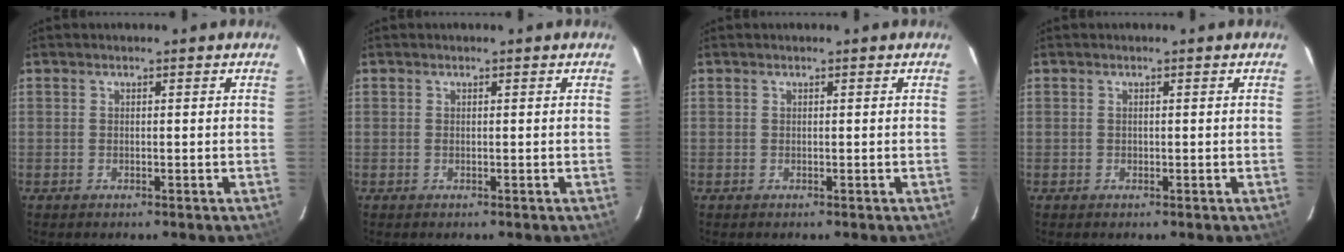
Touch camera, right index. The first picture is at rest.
{"total": 0.0}
{"total": 0.0}
{"total": 0.0}